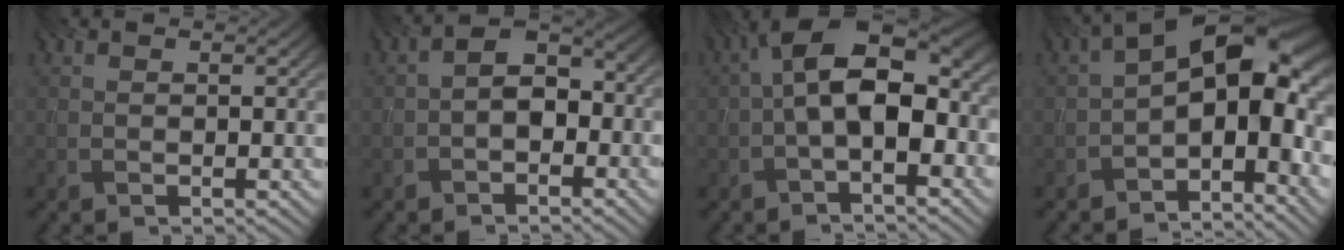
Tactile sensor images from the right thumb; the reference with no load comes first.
{"total": 4.7, "force": [-1.6, 3.0, 3.3], "torque": [-0.048, 0.012, -0.039]}
{"total": 12.8, "force": [-0.3, 6.4, 11.1], "torque": [-0.189, 0.024, -0.013]}
{"total": 13.3, "force": [-1.8, 7.0, 11.2], "torque": [-0.148, 0.014, -0.043]}